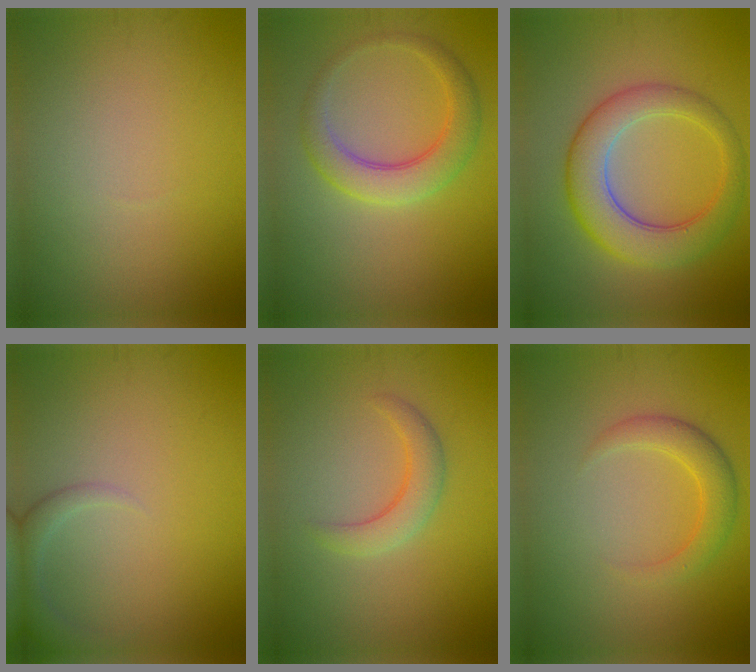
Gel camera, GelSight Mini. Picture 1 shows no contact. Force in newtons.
{"total": 4.2, "press": 4.2, "slide": 0.1}
{"total": 6.4, "press": 6.4, "slide": 0.4}
{"total": 2.3, "press": 2.3, "slide": 0.3}
{"total": 2.6, "press": 2.6, "slide": 0.2}
{"total": 2.8, "press": 2.8, "slide": 0.1}